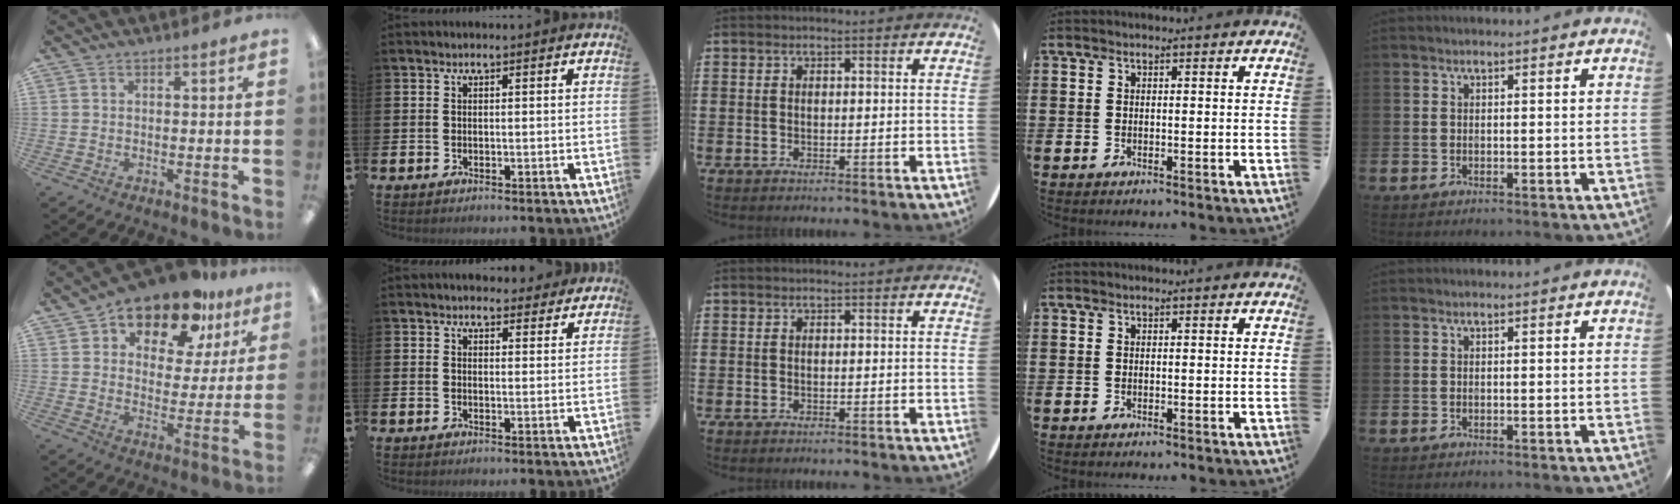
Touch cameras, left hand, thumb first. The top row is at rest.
{"thumb": {"total": 13.5, "force": [10.4, 6.2, 5.8], "torque": [-0.105, -0.067, 0.184]}, "index": {"total": 3.0, "force": [2.8, 0.9, 0.0], "torque": [0.002, -0.014, 0.051]}}